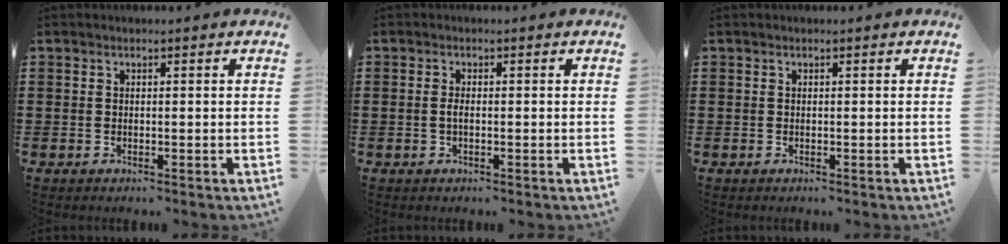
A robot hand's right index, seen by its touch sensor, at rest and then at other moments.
{"total": 1.3, "force": [-0.3, 0.3, 1.2], "torque": [-0.031, -0.004, -0.007]}
{"total": 0.0}